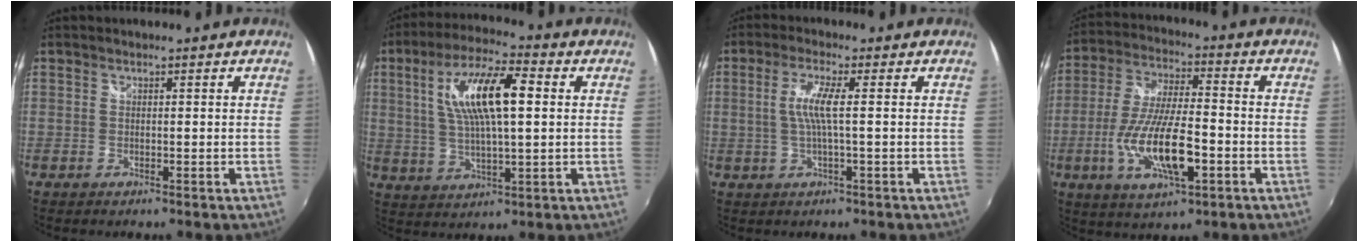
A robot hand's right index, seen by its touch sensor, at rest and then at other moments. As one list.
[{"total": 13.7, "force": [3.0, 4.0, 12.7], "torque": [-0.238, 0.015, 0.056]}, {"total": 5.0, "force": [0.1, -0.1, 5.0], "torque": [-0.104, -0.001, 0.005]}, {"total": 14.9, "force": [-4.6, 4.4, 13.5], "torque": [-0.276, -0.013, -0.082]}]